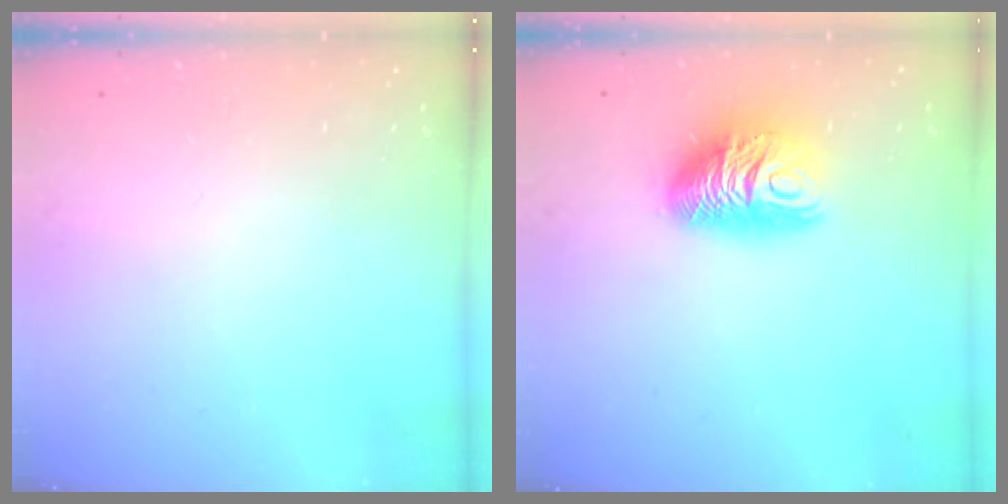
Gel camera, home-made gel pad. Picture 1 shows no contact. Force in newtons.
{"total": 12.0, "press": 12.0, "slide": 0.8}